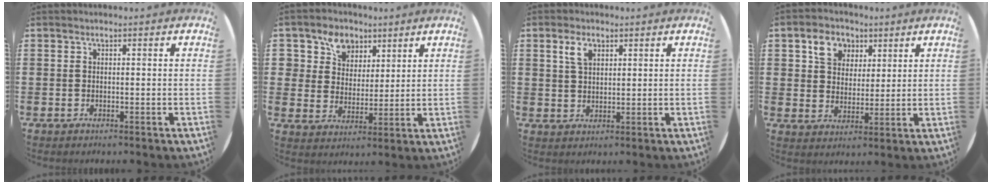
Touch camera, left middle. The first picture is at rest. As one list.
[{"total": 6.4, "force": [4.3, 4.7, 1.0], "torque": [-0.040, 0.005, 0.079]}, {"total": 3.1, "force": [1.8, 1.7, 1.9], "torque": [-0.035, 0.004, 0.032]}, {"total": 5.4, "force": [3.2, 3.8, 2.0], "torque": [-0.037, 0.009, 0.057]}]